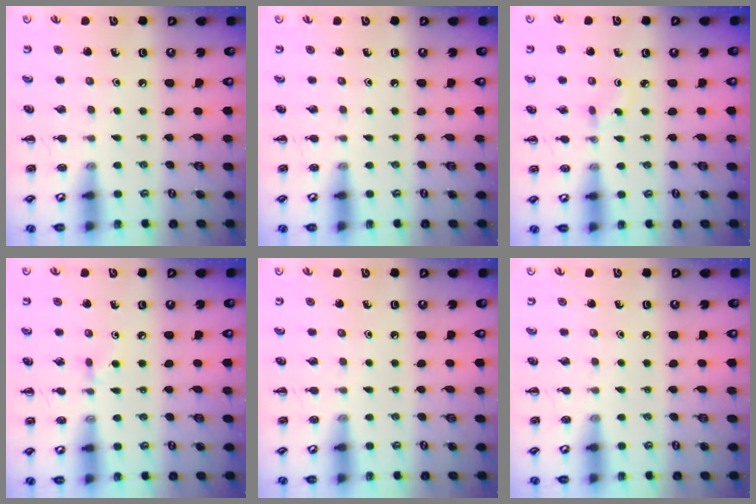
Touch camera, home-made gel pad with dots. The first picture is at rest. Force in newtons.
{"total": 0.0}
{"total": 1.9, "press": 1.7, "slide": 0.9}
{"total": 4.3, "press": 4.0, "slide": 1.6}
{"total": 0.0}
{"total": 0.0}